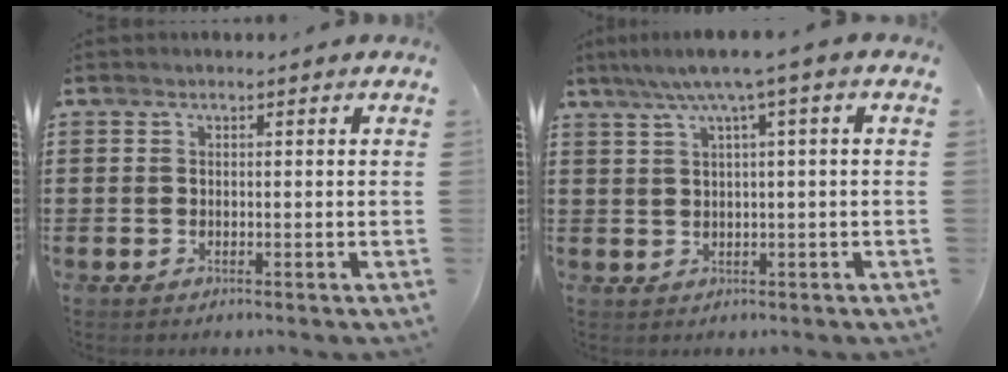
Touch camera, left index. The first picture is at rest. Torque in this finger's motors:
{"motor_torque": [1.15, -0.99, 0.65, 0.19]}